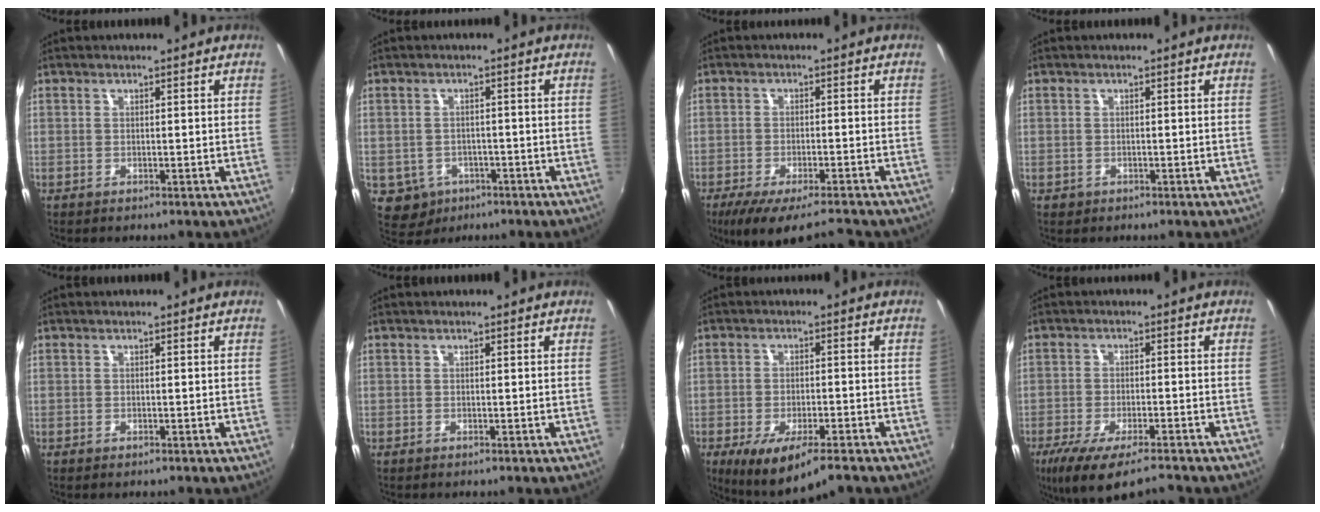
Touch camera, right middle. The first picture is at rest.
{"total": 6.1, "force": [-2.6, 5.2, 1.9], "torque": [-0.050, -0.004, -0.027]}
{"total": 11.3, "force": [-9.1, 2.4, 6.2], "torque": [-0.128, -0.035, -0.150]}
{"total": 1.1, "force": [-0.4, 0.9, 0.3], "torque": [-0.007, -0.002, -0.005]}
{"total": 0.0}
{"total": 0.0}
{"total": 11.0, "force": [-7.2, 3.3, 7.6], "torque": [-0.152, -0.037, -0.117]}
{"total": 11.4, "force": [-8.6, 2.7, 6.9], "torque": [-0.149, -0.040, -0.151]}